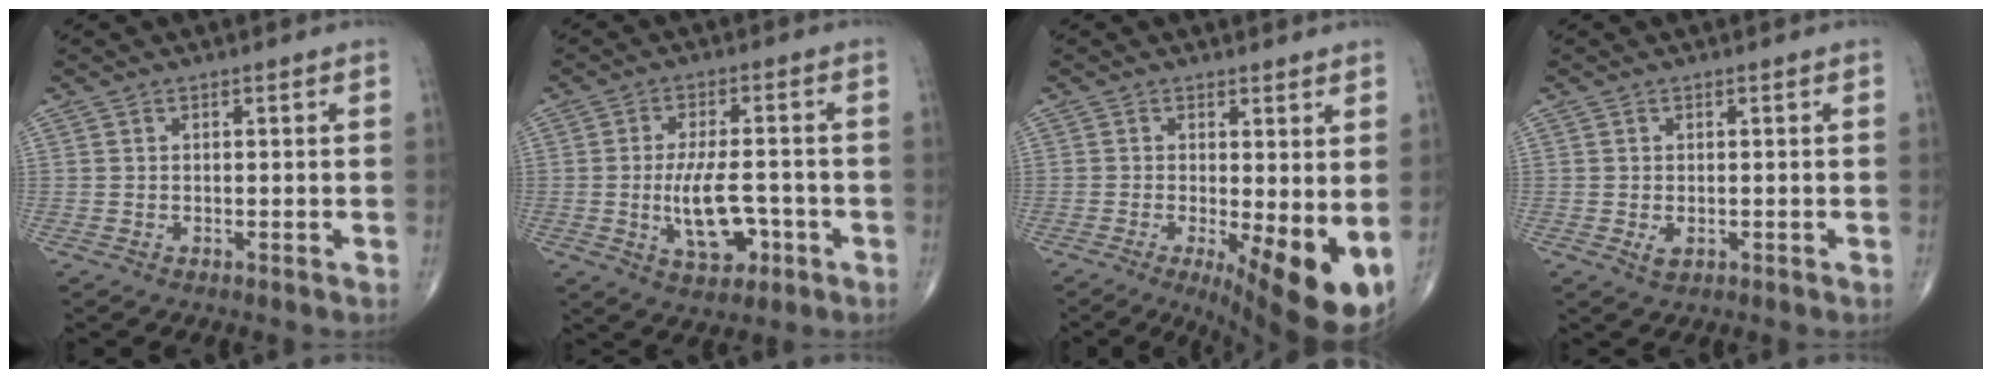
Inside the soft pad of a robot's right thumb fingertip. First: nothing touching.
{"total": 9.7, "force": [-2.4, 4.6, 8.2], "torque": [-0.132, 0.007, -0.033]}
{"total": 12.1, "force": [-2.0, 4.0, 11.3], "torque": [-0.161, -0.026, -0.018]}
{"total": 1.8, "force": [-0.4, 1.0, 1.4], "torque": [-0.025, -0.004, -0.005]}